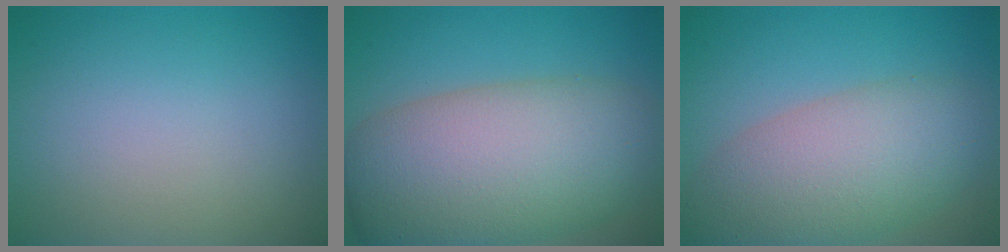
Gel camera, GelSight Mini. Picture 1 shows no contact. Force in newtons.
{"total": 11.8, "press": 11.8, "slide": 0.5}
{"total": 8.3, "press": 8.3, "slide": 0.3}